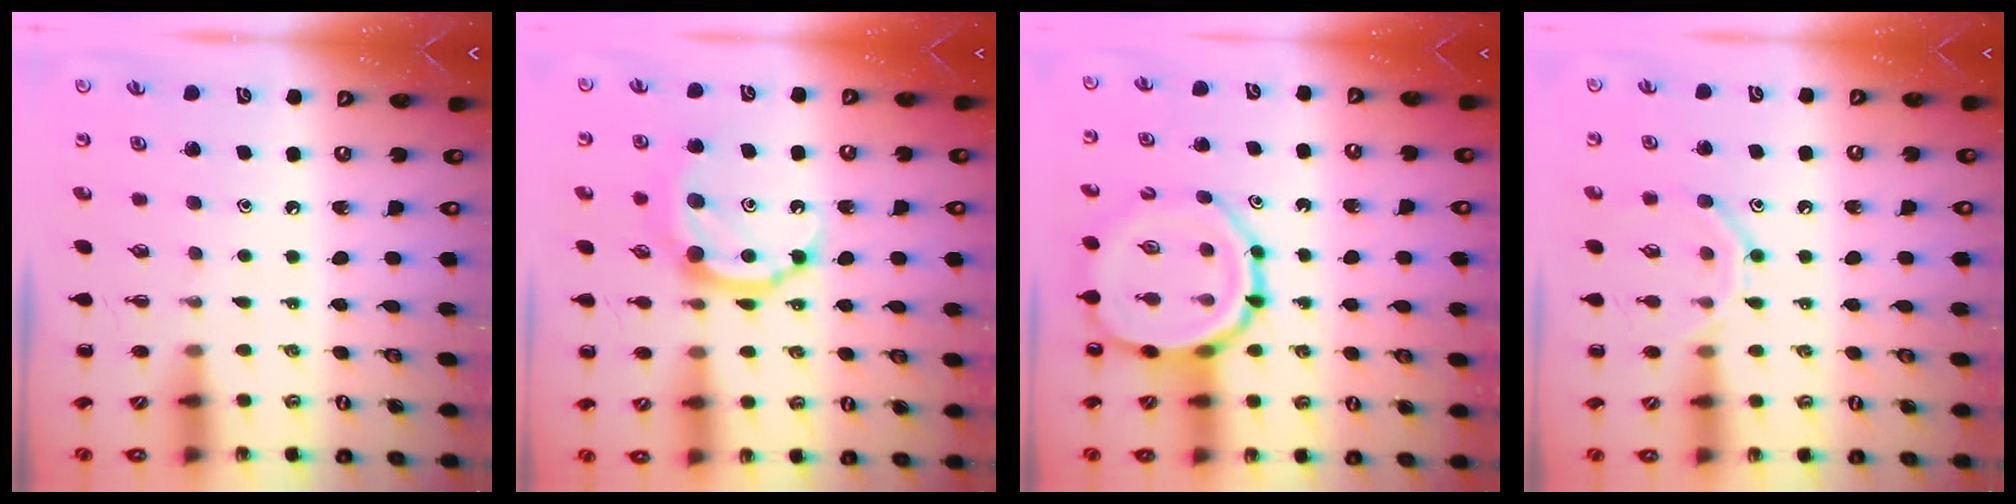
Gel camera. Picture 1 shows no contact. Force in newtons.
{"total": 10.5, "press": 10.5, "slide": 0.6}
{"total": 13.6, "press": 13.3, "slide": 3.1}
{"total": 10.5, "press": 10.4, "slide": 1.2}